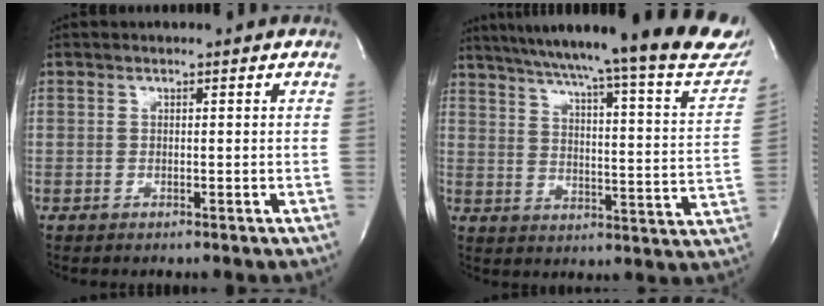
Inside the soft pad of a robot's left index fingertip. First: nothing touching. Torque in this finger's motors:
{"motor_torque": [0.13, -0.14, 0.43, 0.15]}